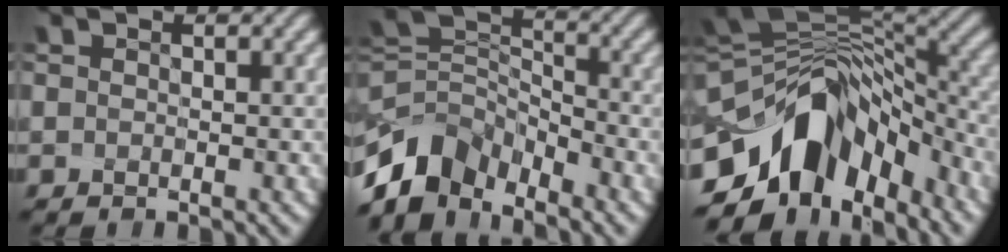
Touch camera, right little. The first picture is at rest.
{"total": 6.7, "force": [-4.9, 3.8, 2.5], "torque": [-0.035, 0.003, -0.102]}
{"total": 11.2, "force": [-4.9, 7.1, 7.2], "torque": [-0.127, 0.013, -0.074]}